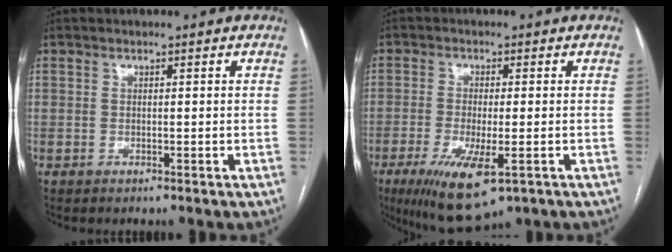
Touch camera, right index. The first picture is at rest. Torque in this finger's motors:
{"motor_torque": [1.05, -0.31, 0.54, 0.13]}